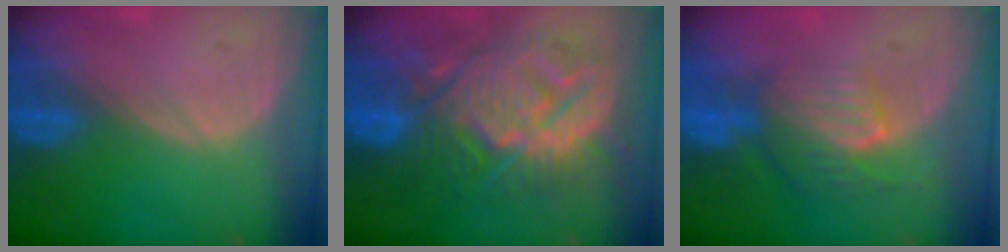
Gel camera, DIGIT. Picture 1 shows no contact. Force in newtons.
{"total": 13.9, "press": 13.9, "slide": 1.3}
{"total": 8.1, "press": 7.2, "slide": 3.6}